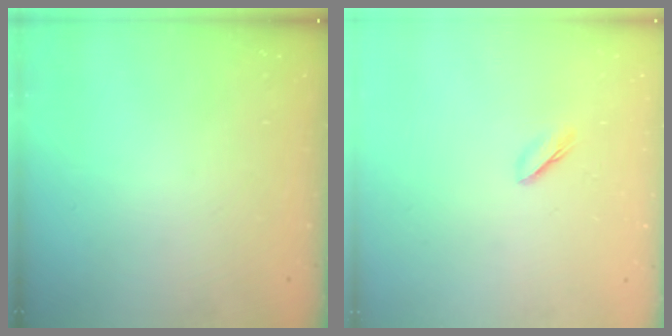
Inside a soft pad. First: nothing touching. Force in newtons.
{"total": 2.5, "press": 2.4, "slide": 0.8}